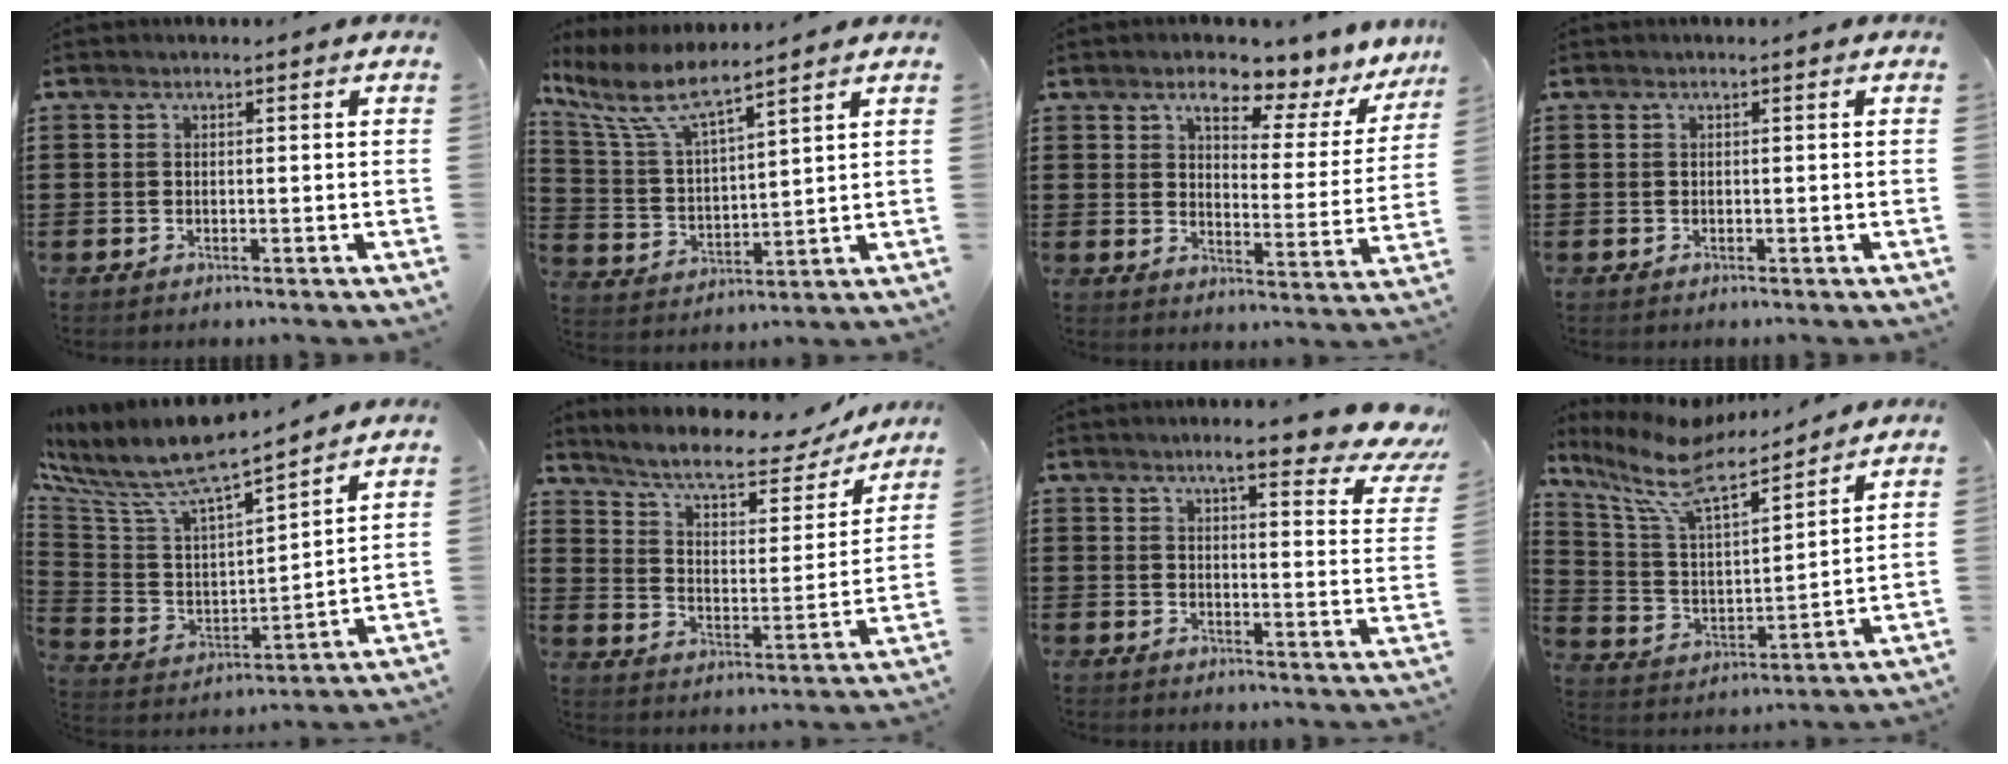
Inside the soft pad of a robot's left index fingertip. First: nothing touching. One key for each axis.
{"total": 7.9, "fx": 6.4, "fy": 1.3, "fz": 4.5, "tx": -0.114, "ty": -0.028, "tz": 0.112}
{"total": 7.2, "fx": 5.6, "fy": 2.2, "fz": 4.0, "tx": -0.061, "ty": -0.039, "tz": 0.084}
{"total": 0.0}
{"total": 8.8, "fx": 7.6, "fy": 1.5, "fz": 4.1, "tx": -0.117, "ty": -0.058, "tz": 0.128}
{"total": 7.4, "fx": 6.0, "fy": 1.8, "fz": 3.9, "tx": -0.092, "ty": -0.028, "tz": 0.098}
{"total": 7.7, "fx": 5.9, "fy": 0.9, "fz": 4.8, "tx": -0.086, "ty": -0.029, "tz": 0.097}
{"total": 9.3, "fx": 7.5, "fy": 2.2, "fz": 5.0, "tx": -0.138, "ty": -0.046, "tz": 0.125}